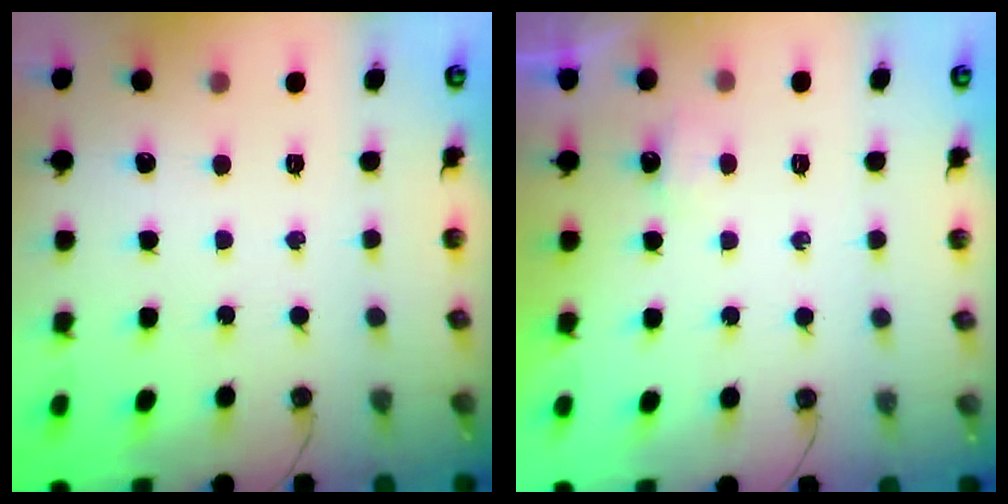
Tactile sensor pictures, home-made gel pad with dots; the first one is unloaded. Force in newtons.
{"total": 2.6, "press": 2.6, "slide": 0.4}